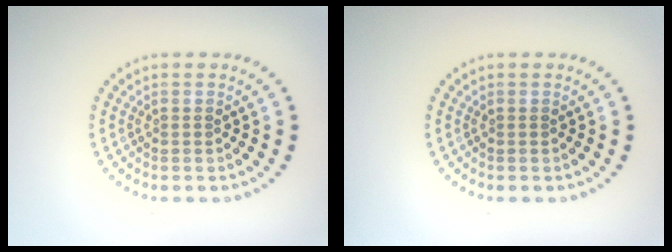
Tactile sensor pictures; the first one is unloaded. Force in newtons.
{"total": 0.0}